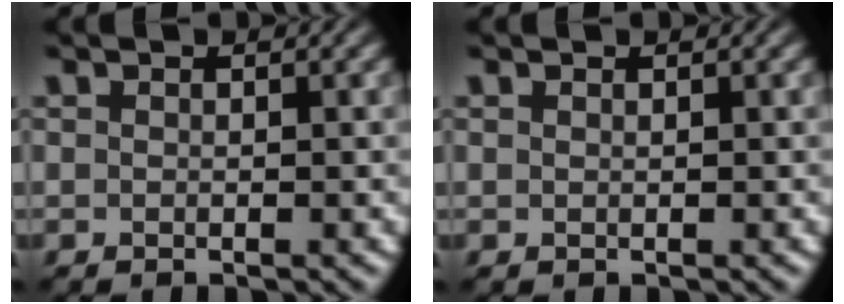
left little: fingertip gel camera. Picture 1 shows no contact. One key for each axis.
{"total": 0.0}